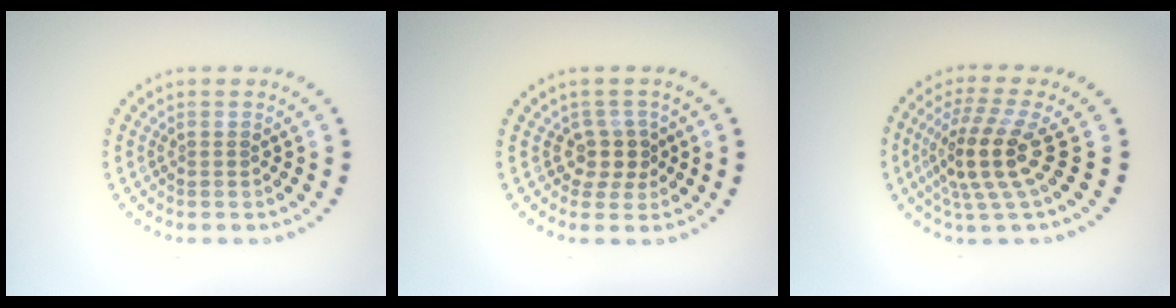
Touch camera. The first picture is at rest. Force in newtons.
{"total": 2.5, "press": 1.9, "slide": 1.6}
{"total": 4.6, "press": 3.6, "slide": 2.8}